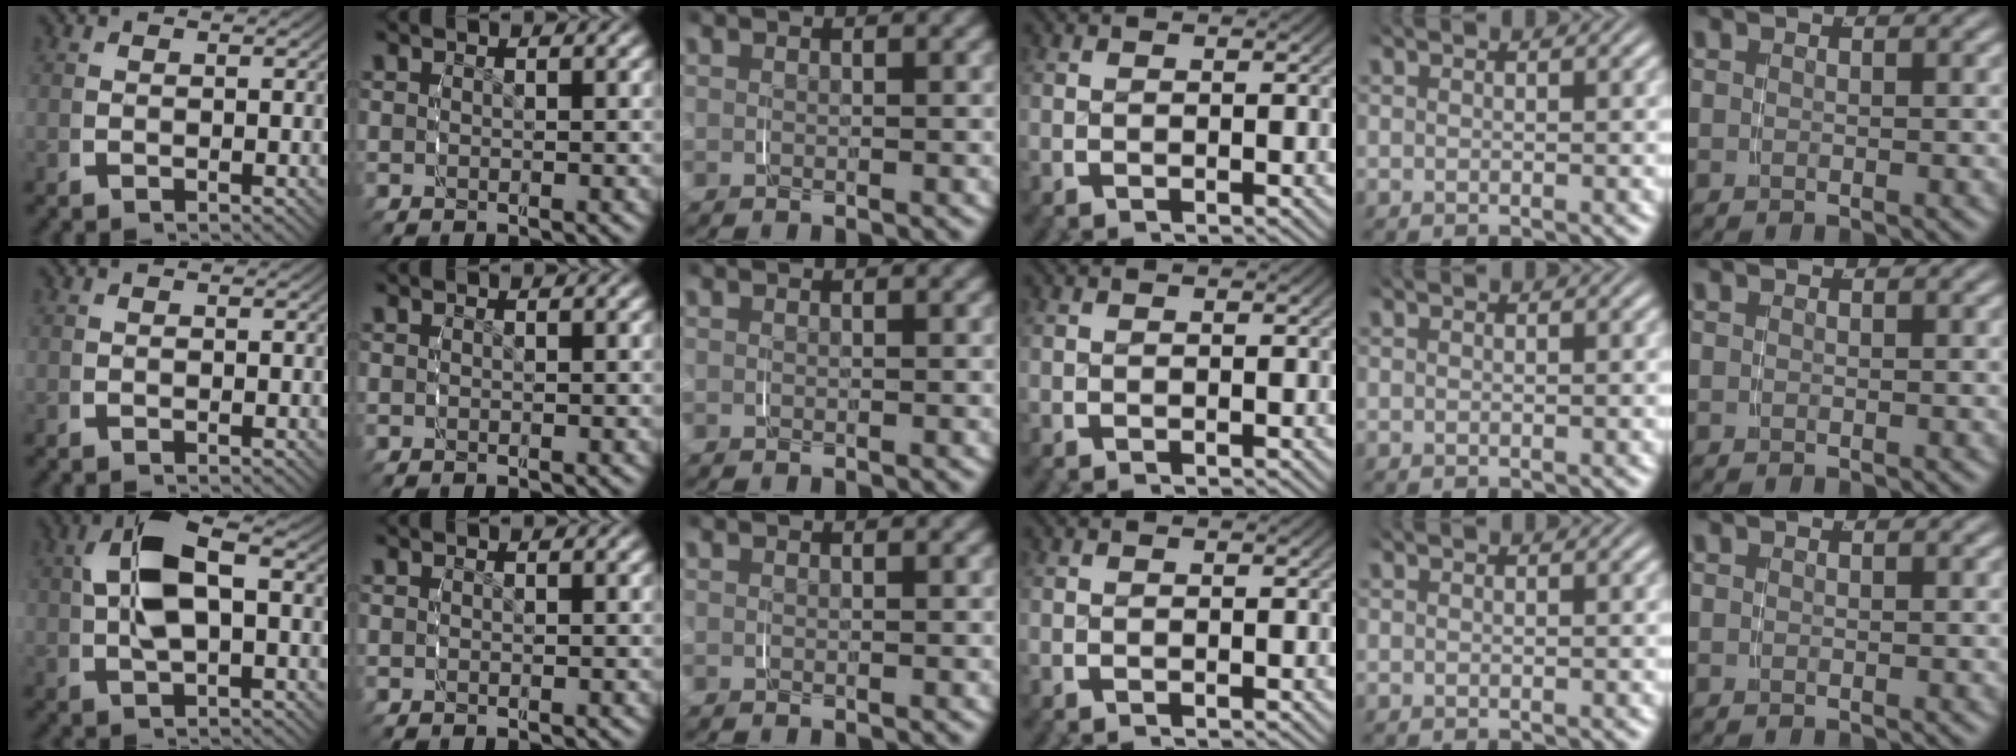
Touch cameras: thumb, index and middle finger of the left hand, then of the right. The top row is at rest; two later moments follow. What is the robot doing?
{"motion": "grasp_and_lifting", "object": "jar lid"}